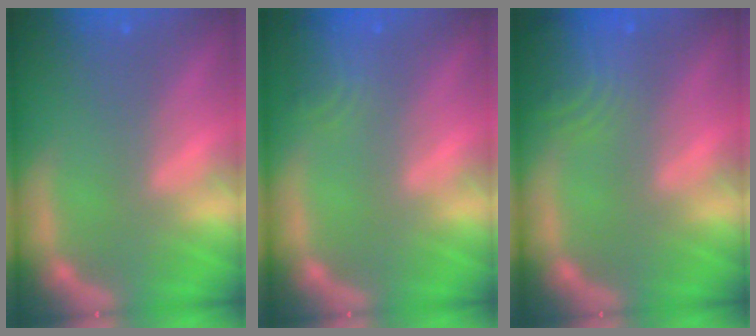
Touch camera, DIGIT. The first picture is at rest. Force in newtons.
{"total": 2.9}
{"total": 5.6}